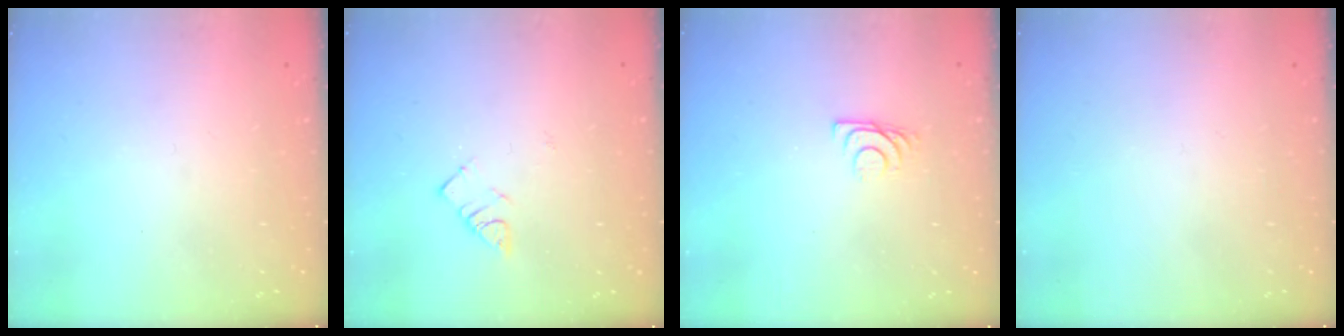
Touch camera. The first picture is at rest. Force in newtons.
{"total": 3.6, "press": 3.5, "slide": 0.5}
{"total": 5.4, "press": 5.3, "slide": 0.7}
{"total": 1.8, "press": 1.8, "slide": 0.1}